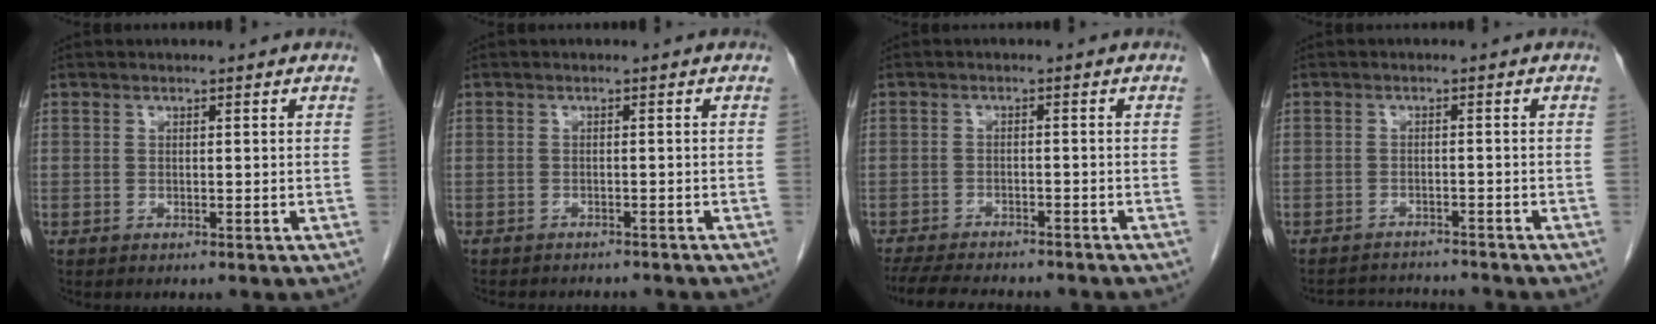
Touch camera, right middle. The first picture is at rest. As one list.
[{"total": 7.0, "force": [-6.3, 1.9, 2.1], "torque": [-0.025, 0.000, -0.077]}, {"total": 13.4, "force": [-11.6, 3.2, 5.8], "torque": [-0.113, -0.016, -0.160]}, {"total": 5.4, "force": [-5.4, 0.0, 0.2], "torque": [-0.002, 0.001, -0.086]}]